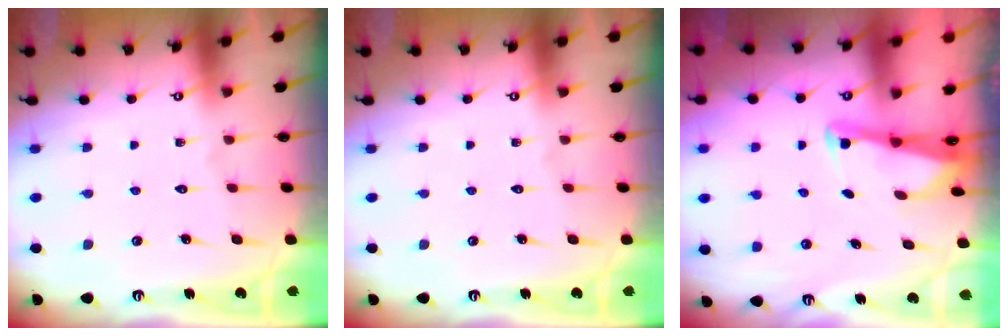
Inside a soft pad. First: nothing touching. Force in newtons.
{"total": 0.0}
{"total": 2.6, "press": 2.6, "slide": 0.2}